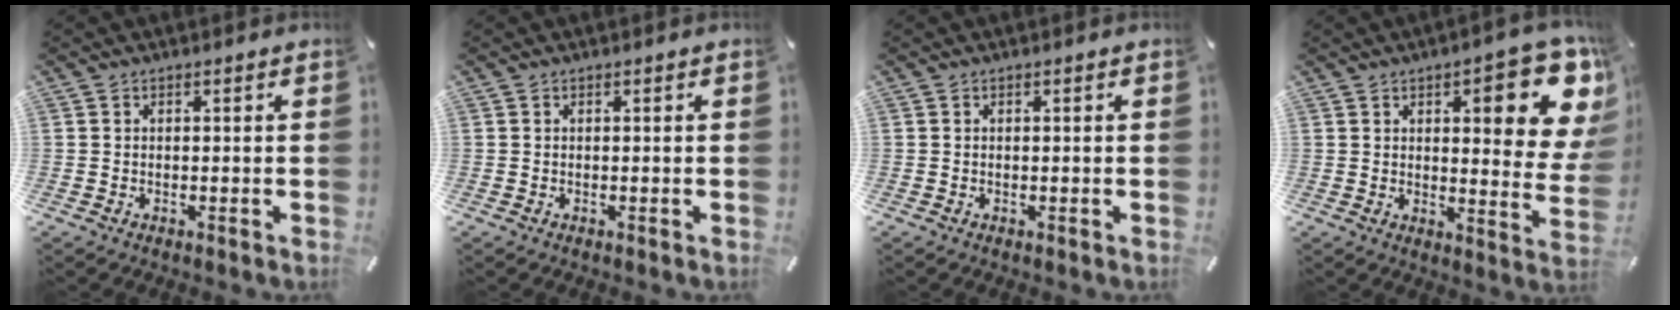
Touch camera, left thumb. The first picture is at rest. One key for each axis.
{"total": 0.0}
{"total": 0.0}
{"total": 16.1, "fx": 7.3, "fy": 5.5, "fz": 13.3, "tx": -0.157, "ty": -0.050, "tz": 0.110}